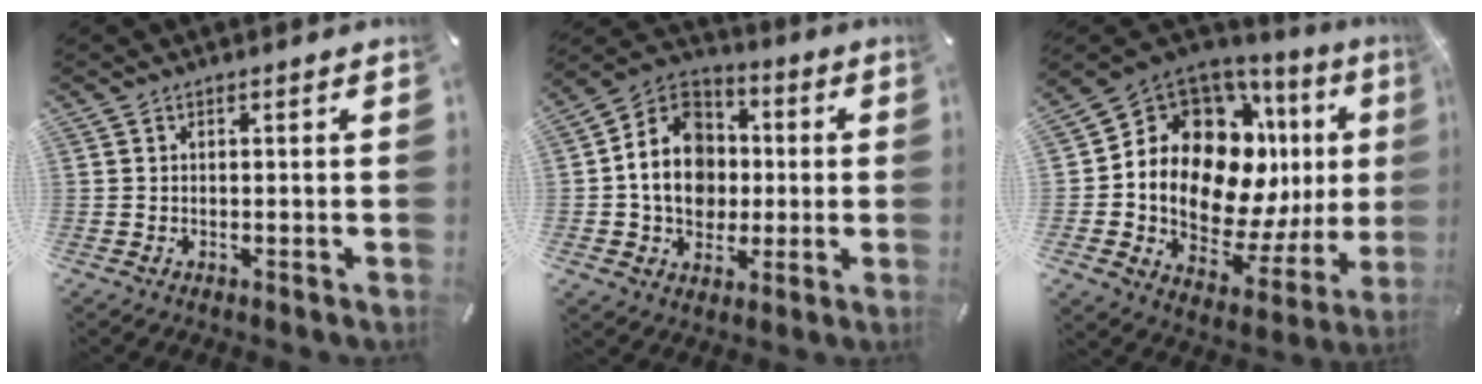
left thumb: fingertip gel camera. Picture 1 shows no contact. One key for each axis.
{"total": 13.5, "fx": -1.3, "fy": 11.9, "fz": 6.3, "tx": -0.137, "ty": 0.017, "tz": -0.025}
{"total": 17.3, "fx": 4.5, "fy": 11.5, "fz": 12.1, "tx": -0.217, "ty": -0.074, "tz": 0.080}